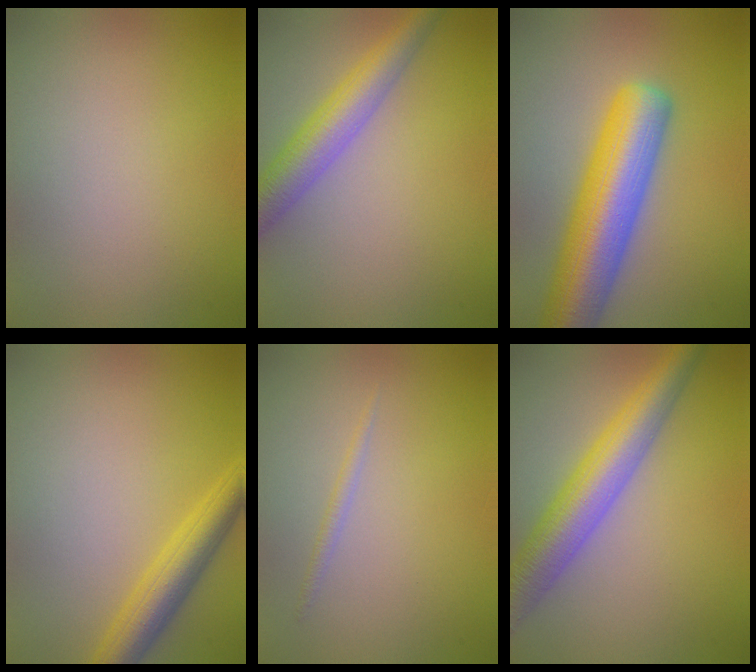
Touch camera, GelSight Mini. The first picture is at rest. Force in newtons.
{"total": 4.6, "press": 4.6, "slide": 0.1}
{"total": 9.1, "press": 9.1, "slide": 0.6}
{"total": 4.1, "press": 4.1, "slide": 0.3}
{"total": 0.7, "press": 0.7, "slide": 0.1}
{"total": 6.3, "press": 6.3, "slide": 0.1}